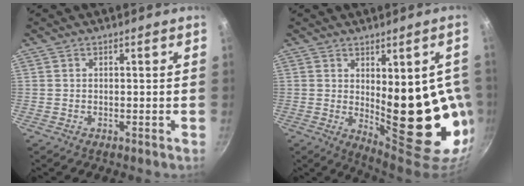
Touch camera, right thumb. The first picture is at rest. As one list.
[{"total": 19.9, "force": [-0.5, 8.1, 18.1], "torque": [-0.203, -0.028, 0.020]}]